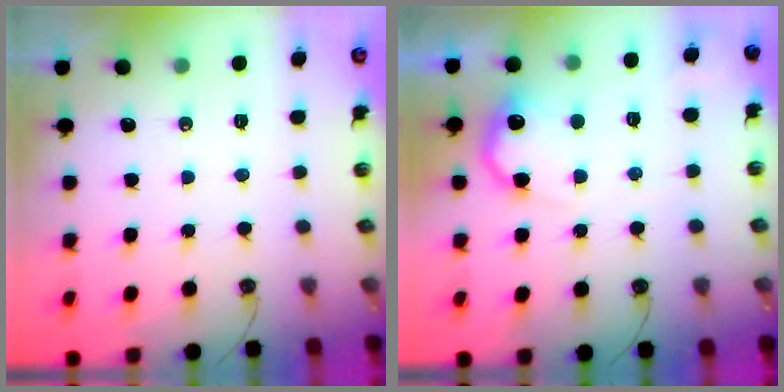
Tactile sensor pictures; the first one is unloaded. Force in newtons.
{"total": 12.5, "press": 12.5, "slide": 0.5}